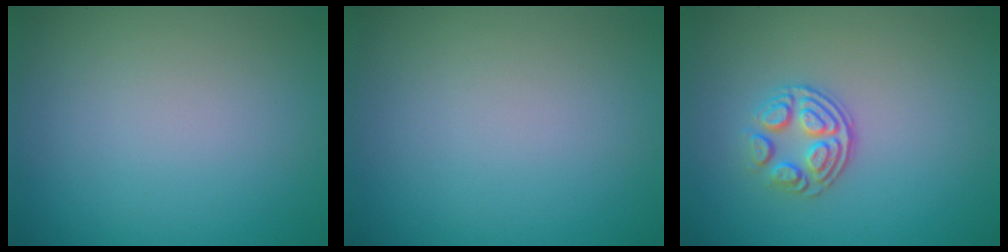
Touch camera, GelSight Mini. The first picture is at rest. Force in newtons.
{"total": 0.0}
{"total": 3.1, "press": 2.5, "slide": 1.9}